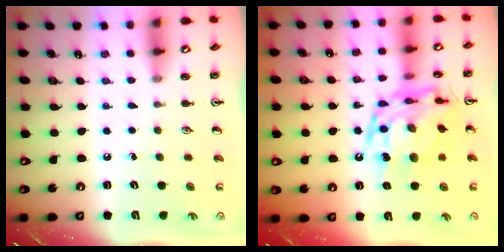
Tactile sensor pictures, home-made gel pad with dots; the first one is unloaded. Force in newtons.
{"total": 17.5, "press": 17.5, "slide": 1.4}